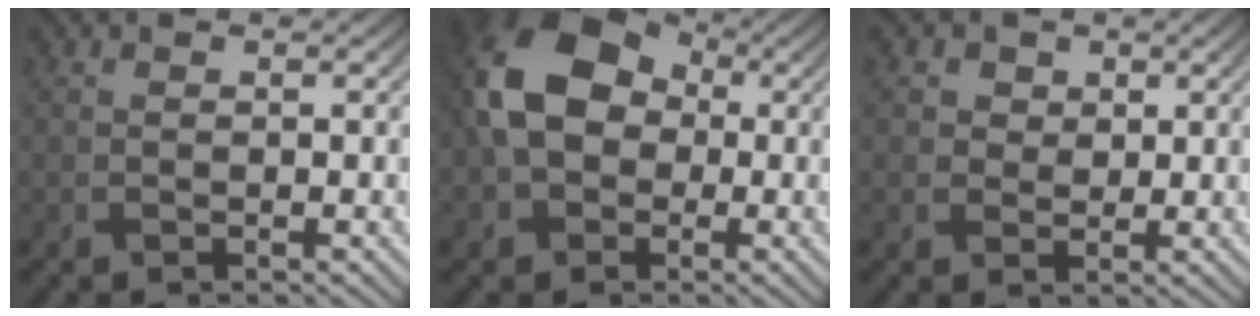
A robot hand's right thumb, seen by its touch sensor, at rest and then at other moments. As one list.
[{"total": 12.7, "force": [0.5, 9.6, 8.4], "torque": [-0.176, 0.004, -0.001]}, {"total": 3.7, "force": [1.7, 3.0, 1.2], "torque": [-0.041, -0.009, 0.029]}]